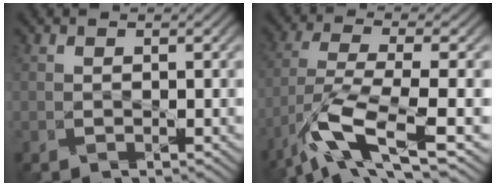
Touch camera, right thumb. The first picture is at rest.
{"total": 9.8, "force": [-5.6, 1.9, 7.9], "torque": [-0.165, -0.010, -0.108]}